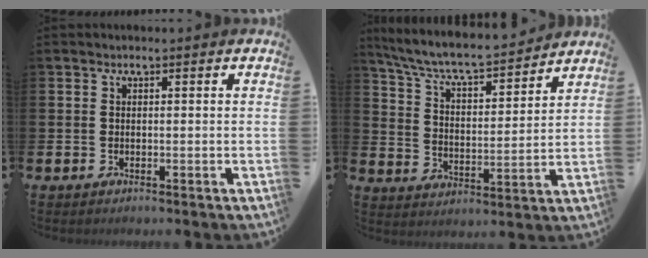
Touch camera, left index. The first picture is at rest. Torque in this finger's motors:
{"motor_torque": [0.02, -0.48, 0.74, 0.21]}